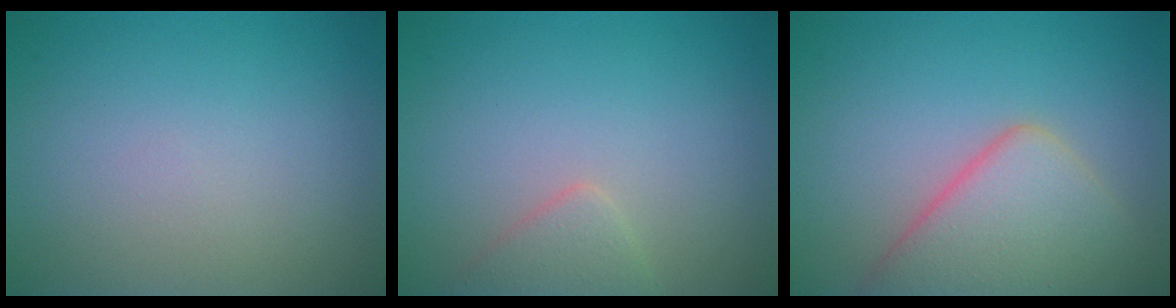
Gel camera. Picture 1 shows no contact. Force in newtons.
{"total": 1.9, "press": 1.9, "slide": 0.0}
{"total": 6.6, "press": 6.6, "slide": 0.4}